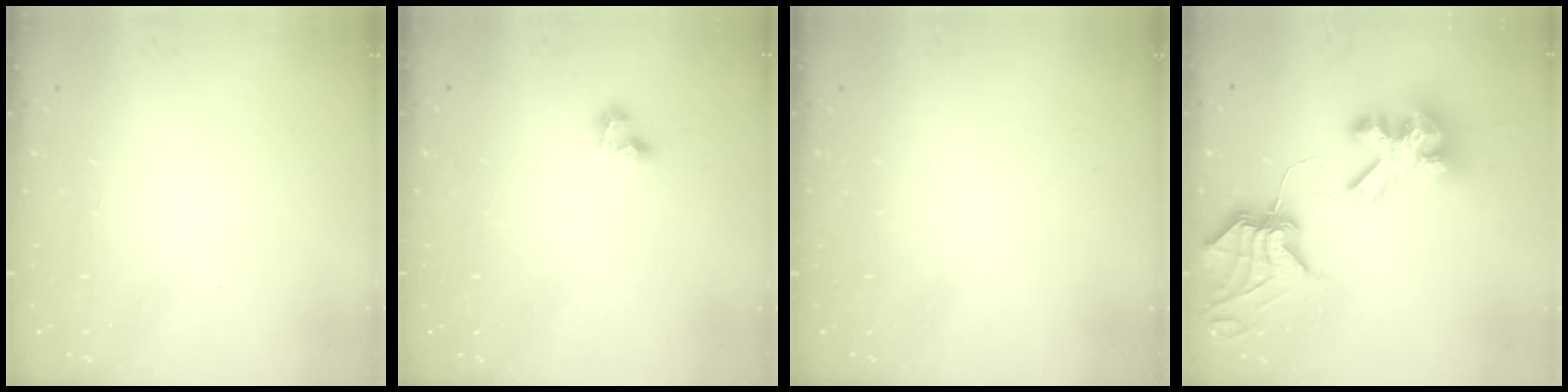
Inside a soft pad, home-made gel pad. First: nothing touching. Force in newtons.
{"total": 3.5, "press": 3.0, "slide": 1.8}
{"total": 0.0}
{"total": 12.0, "press": 11.9, "slide": 1.3}